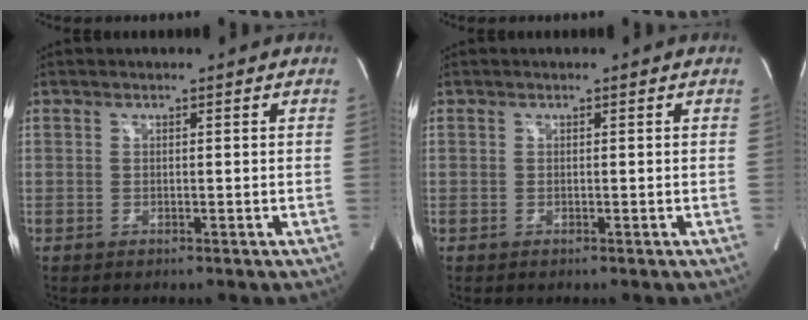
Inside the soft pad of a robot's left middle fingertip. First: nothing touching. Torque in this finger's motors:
{"motor_torque": [0.00, 0.00, 0.00, 0.00]}